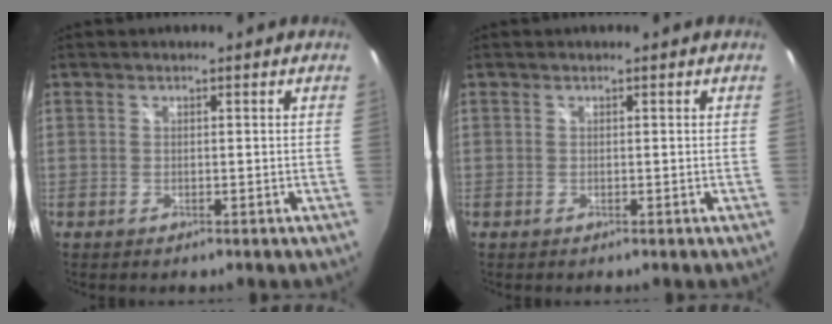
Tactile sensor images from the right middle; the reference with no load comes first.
{"total": 0.0}